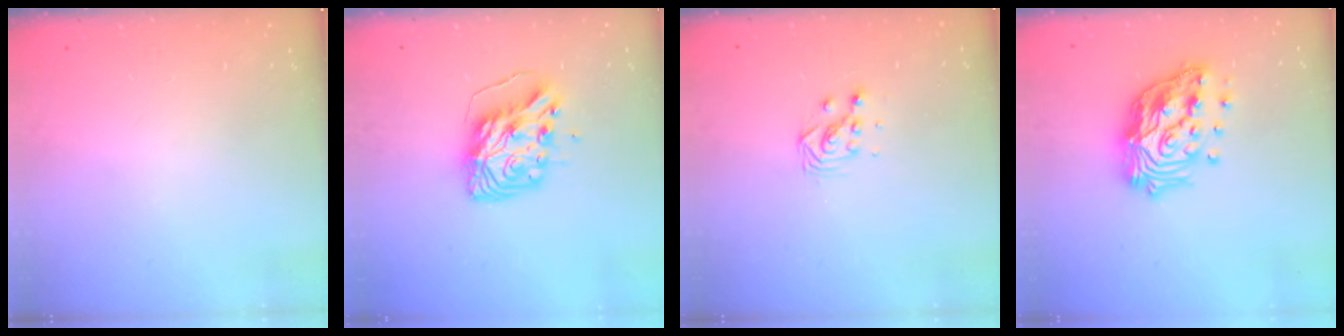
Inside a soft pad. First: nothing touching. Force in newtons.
{"total": 11.0, "press": 10.9, "slide": 1.6}
{"total": 3.4, "press": 3.4, "slide": 0.2}
{"total": 19.2, "press": 19.1, "slide": 1.9}